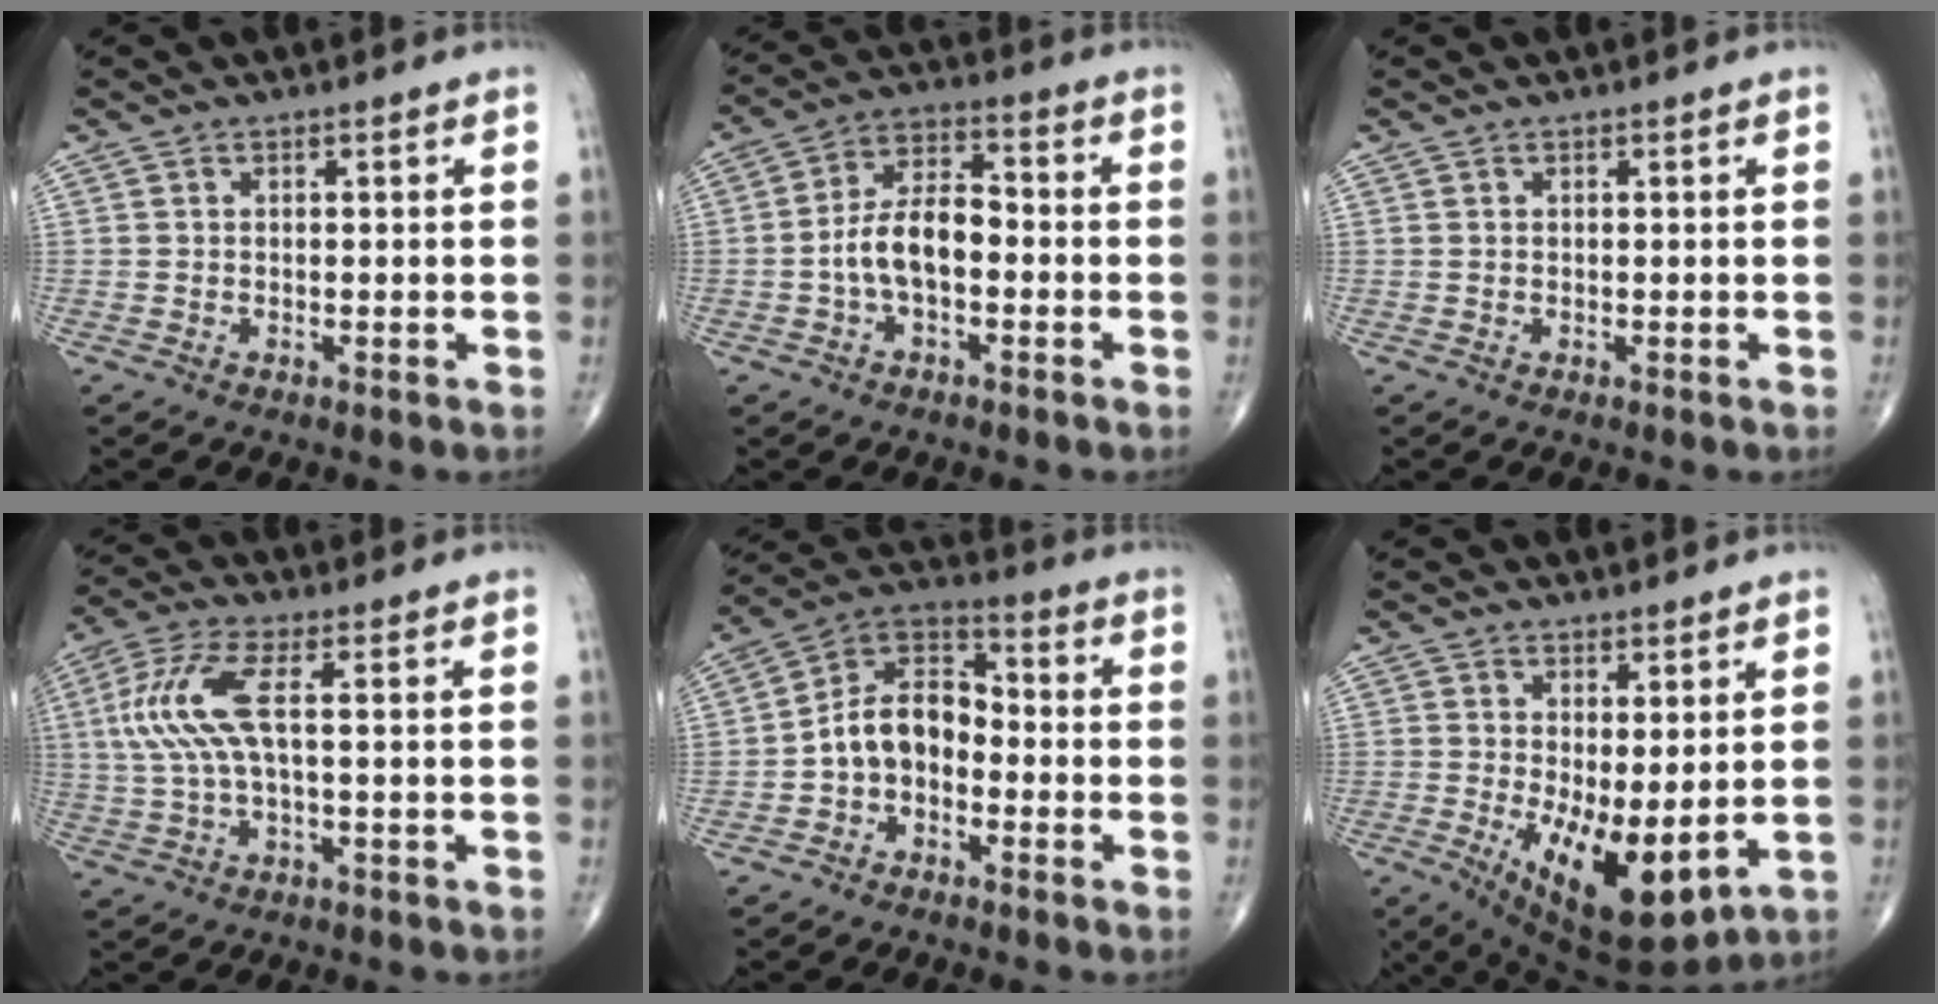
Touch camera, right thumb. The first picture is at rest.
{"total": 9.3, "force": [-1.9, 5.0, 7.6], "torque": [-0.138, 0.038, -0.043]}
{"total": 0.0}
{"total": 9.6, "force": [1.4, 2.8, 9.1], "torque": [-0.236, 0.016, 0.026]}
{"total": 10.2, "force": [-2.6, 7.1, 6.9], "torque": [-0.102, 0.046, -0.064]}
{"total": 12.0, "force": [-1.2, 4.9, 10.8], "torque": [-0.168, -0.029, 0.000]}